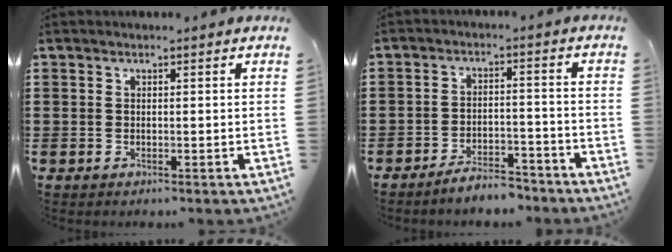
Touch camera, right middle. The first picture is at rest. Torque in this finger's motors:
{"motor_torque": [1.95, 0.19, 0.19, 0.07]}